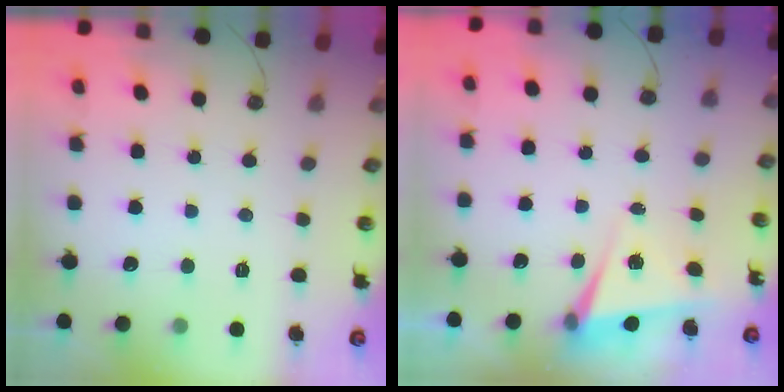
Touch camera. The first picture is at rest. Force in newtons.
{"total": 5.6, "press": 5.5, "slide": 0.9}